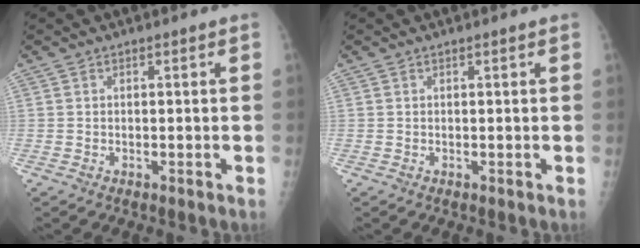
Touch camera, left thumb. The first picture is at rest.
{"total": 0.5, "force": [0.4, -0.1, 0.3], "torque": [-0.010, 0.001, 0.008]}